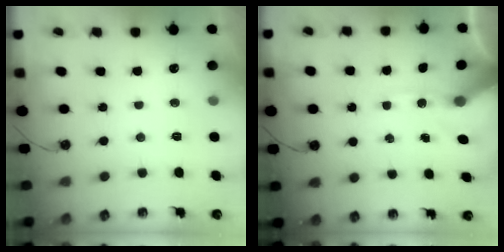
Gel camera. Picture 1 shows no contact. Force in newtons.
{"total": 11.2, "press": 11.1, "slide": 1.7}